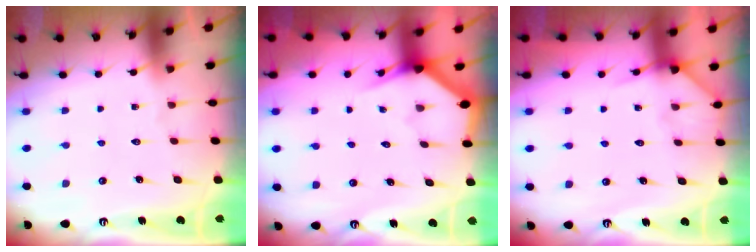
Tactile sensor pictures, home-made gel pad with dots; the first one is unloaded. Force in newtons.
{"total": 3.0, "press": 3.0, "slide": 0.1}
{"total": 5.1, "press": 5.0, "slide": 0.6}